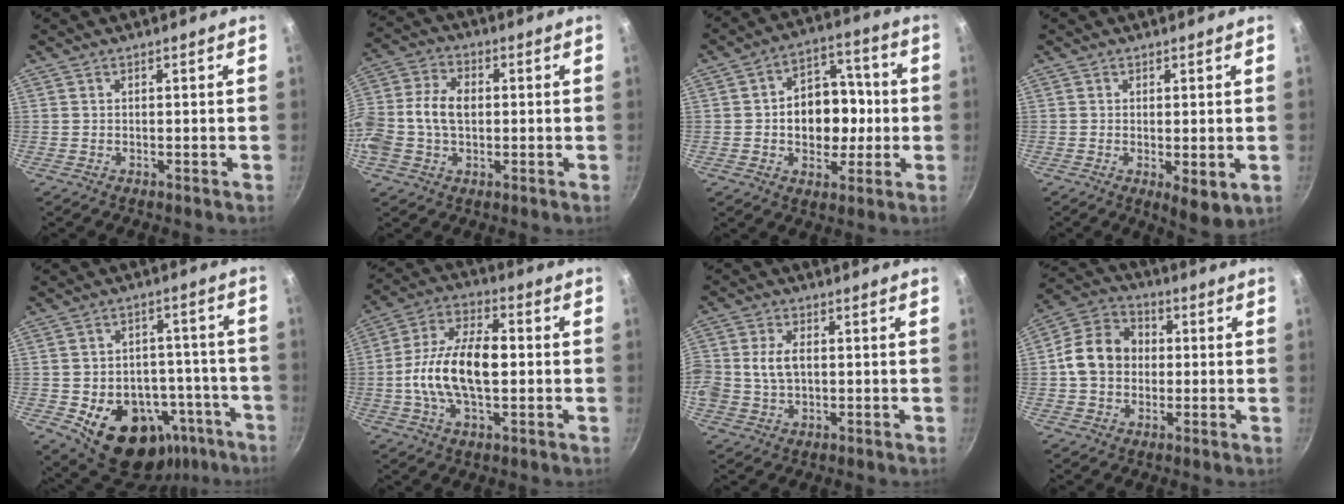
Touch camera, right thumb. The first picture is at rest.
{"total": 11.9, "force": [-0.2, 8.2, 8.6], "torque": [-0.166, 0.027, -0.019]}
{"total": 13.6, "force": [-0.7, 10.3, 9.0], "torque": [-0.084, 0.022, -0.017]}
{"total": 5.3, "force": [-0.8, 1.9, 4.9], "torque": [-0.071, -0.019, -0.006]}
{"total": 21.0, "force": [-9.9, 14.2, 12.0], "torque": [-0.132, 0.043, -0.117]}
{"total": 15.4, "force": [-0.9, 8.0, 13.1], "torque": [-0.228, 0.032, -0.031]}
{"total": 7.1, "force": [0.2, 5.1, 5.0], "torque": [-0.090, 0.014, 0.001]}
{"total": 11.9, "force": [0.1, 9.7, 6.8], "torque": [-0.091, 0.024, -0.017]}